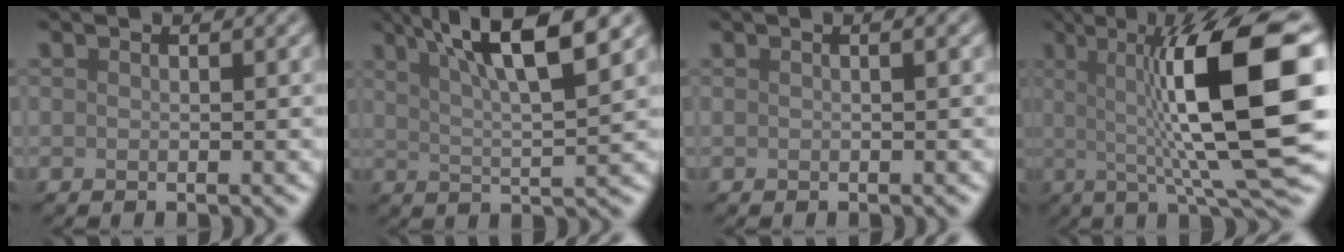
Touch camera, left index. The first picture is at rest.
{"total": 8.2, "force": [4.2, 1.5, 6.8], "torque": [-0.092, 0.015, 0.065]}
{"total": 1.2, "force": [0.3, 0.4, 1.1], "torque": [-0.014, 0.004, -0.005]}
{"total": 13.3, "force": [1.5, 2.6, 13.0], "torque": [-0.183, 0.010, 0.022]}